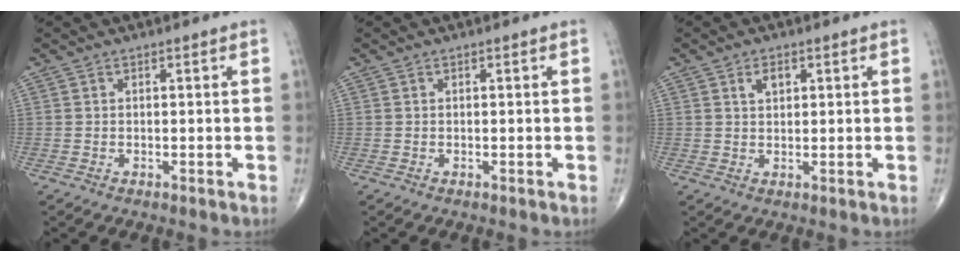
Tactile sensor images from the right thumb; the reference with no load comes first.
{"total": 0.0}
{"total": 2.6, "force": [1.2, 1.5, 1.7], "torque": [-0.023, -0.003, 0.020]}